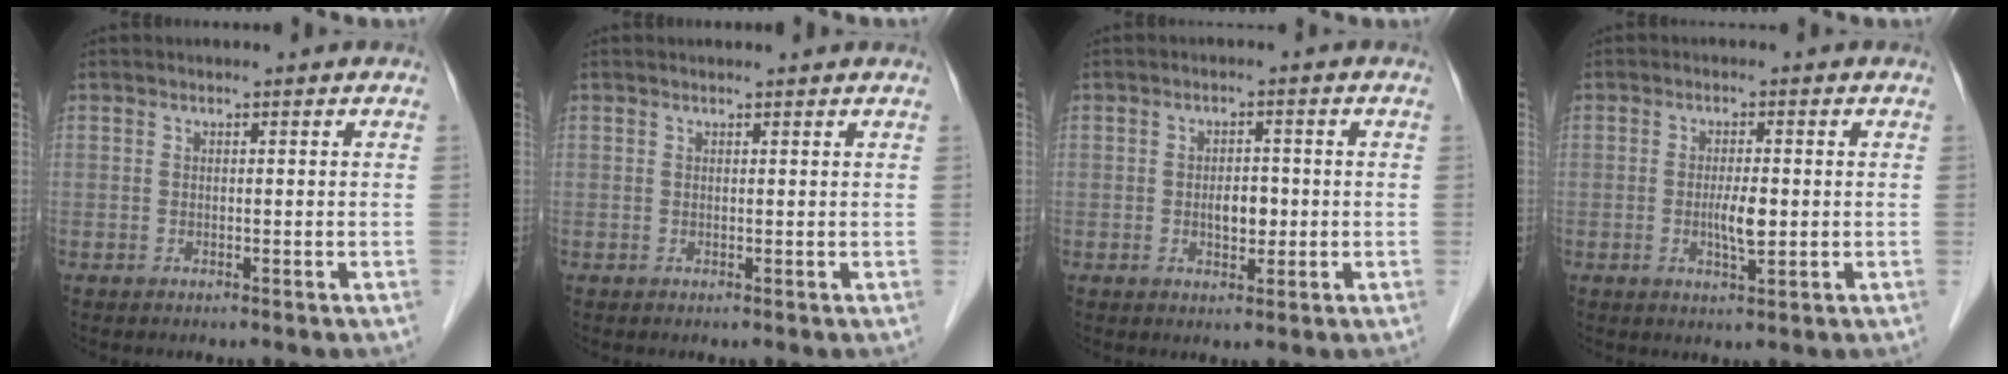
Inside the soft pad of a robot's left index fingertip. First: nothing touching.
{"total": 2.2, "force": [2.1, 0.3, 0.4], "torque": [-0.011, 0.014, 0.023]}
{"total": 3.0, "force": [-0.4, 1.7, 2.5], "torque": [-0.039, 0.003, -0.003]}
{"total": 3.3, "force": [-0.2, 0.7, 3.2], "torque": [-0.059, -0.002, -0.003]}